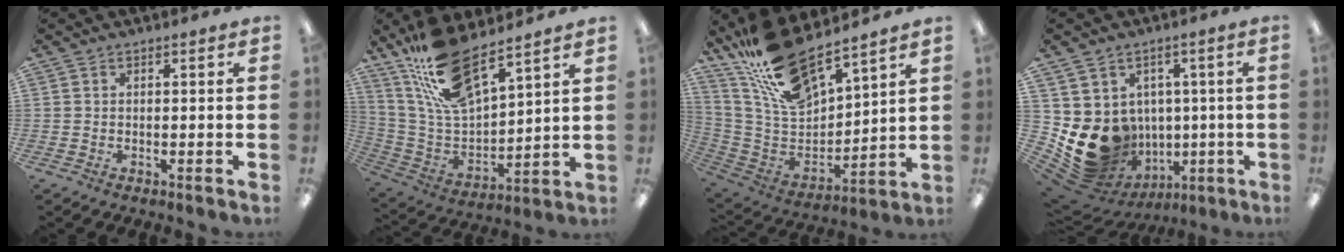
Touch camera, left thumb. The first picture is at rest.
{"total": 17.7, "force": [13.3, 5.8, 10.2], "torque": [-0.218, -0.068, 0.241]}
{"total": 19.8, "force": [16.5, 6.0, 9.2], "torque": [-0.200, -0.095, 0.298]}
{"total": 14.8, "force": [-2.9, 13.0, 6.5], "torque": [-0.143, -0.012, -0.023]}